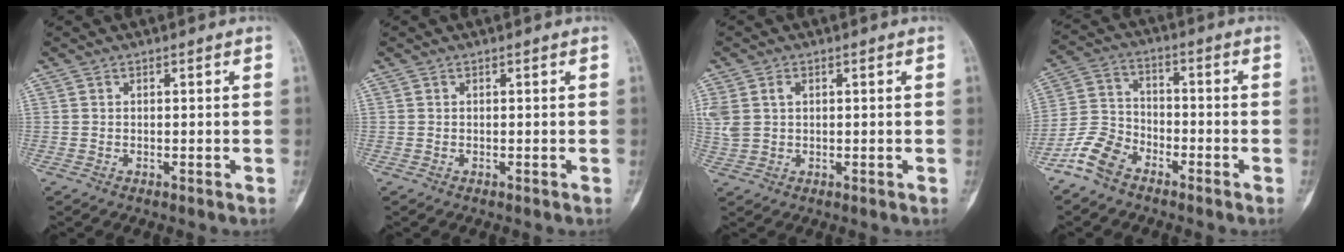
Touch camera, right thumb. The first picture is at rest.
{"total": 0.0}
{"total": 5.4, "force": [1.5, 3.8, 3.6], "torque": [-0.093, 0.012, 0.040]}
{"total": 8.1, "force": [-5.8, 4.6, 3.3], "torque": [-0.067, 0.033, -0.125]}